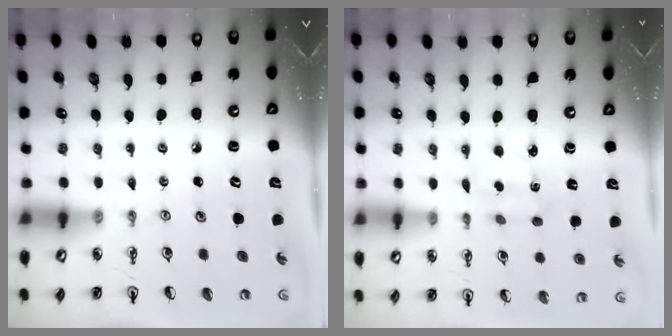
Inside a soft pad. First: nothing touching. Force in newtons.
{"total": 1.6, "press": 1.5, "slide": 0.6}